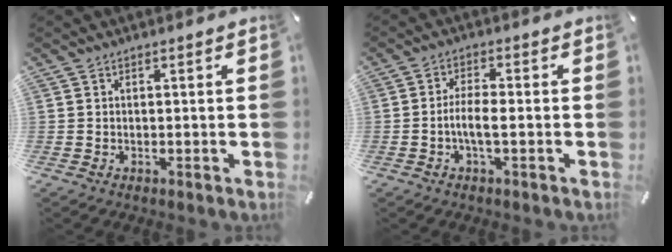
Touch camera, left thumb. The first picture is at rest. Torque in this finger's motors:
{"motor_torque": [-0.30, 0.59, 0.56, 0.19, 0.05]}